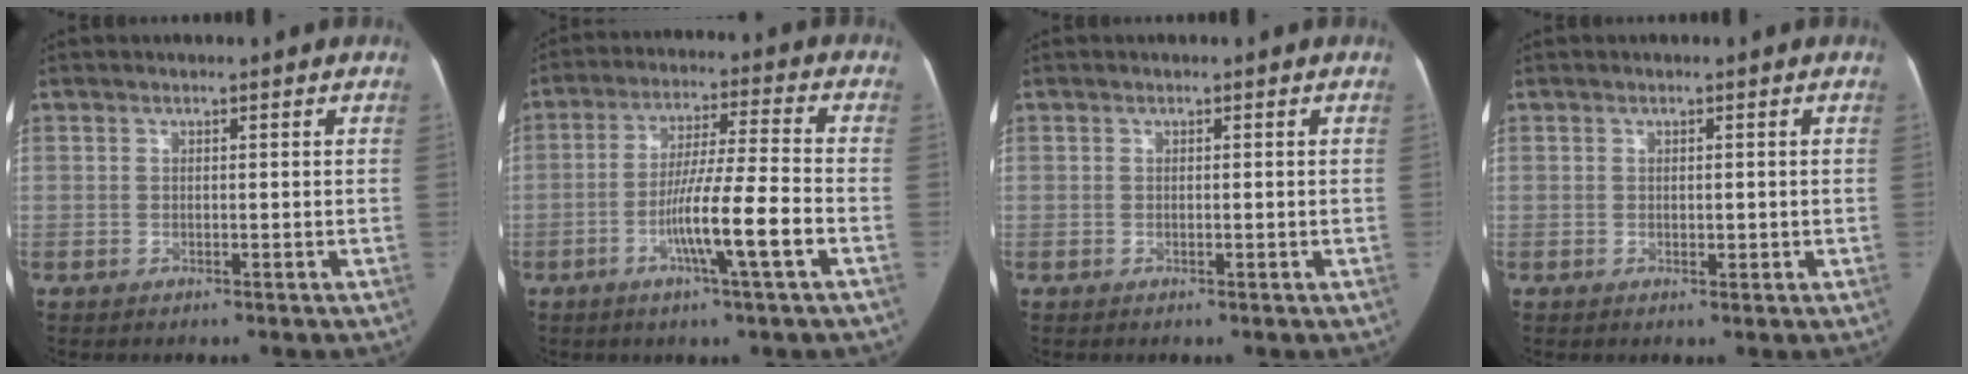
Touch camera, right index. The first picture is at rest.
{"total": 10.7, "force": [-3.9, -0.7, 9.9], "torque": [-0.178, -0.004, -0.073]}
{"total": 0.0}
{"total": 1.0, "force": [0.0, 0.6, 0.8], "torque": [-0.008, 0.000, 0.000]}